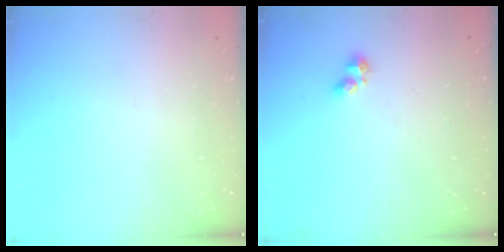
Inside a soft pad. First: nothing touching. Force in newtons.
{"total": 1.8, "press": 1.7, "slide": 0.5}